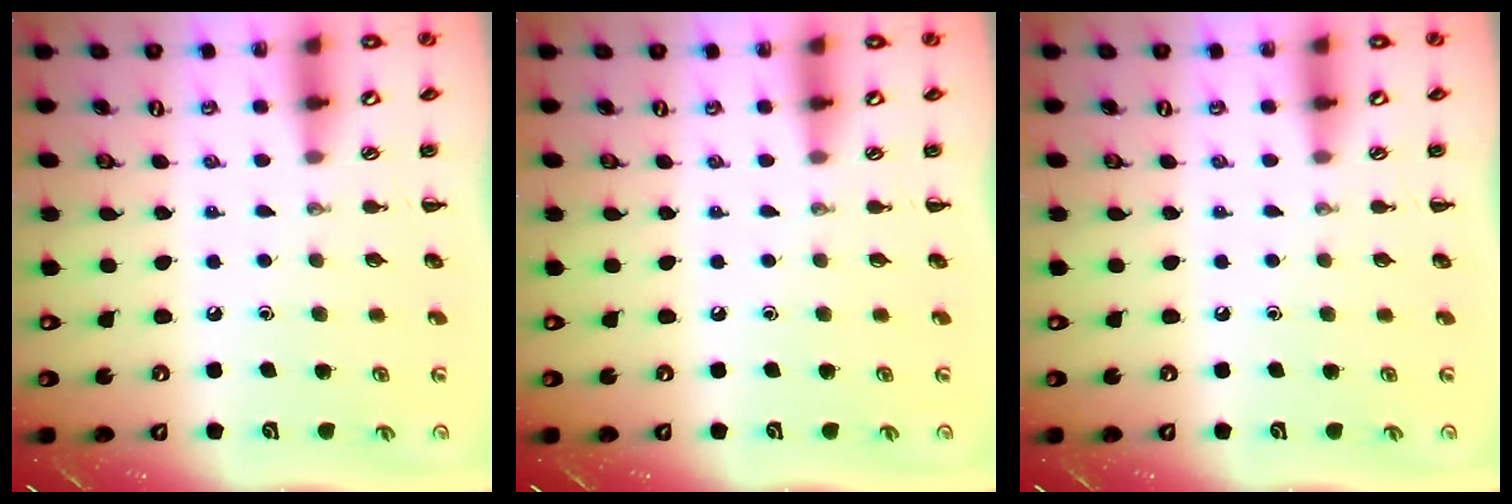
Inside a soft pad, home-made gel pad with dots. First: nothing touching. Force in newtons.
{"total": 0.0}
{"total": 0.0}